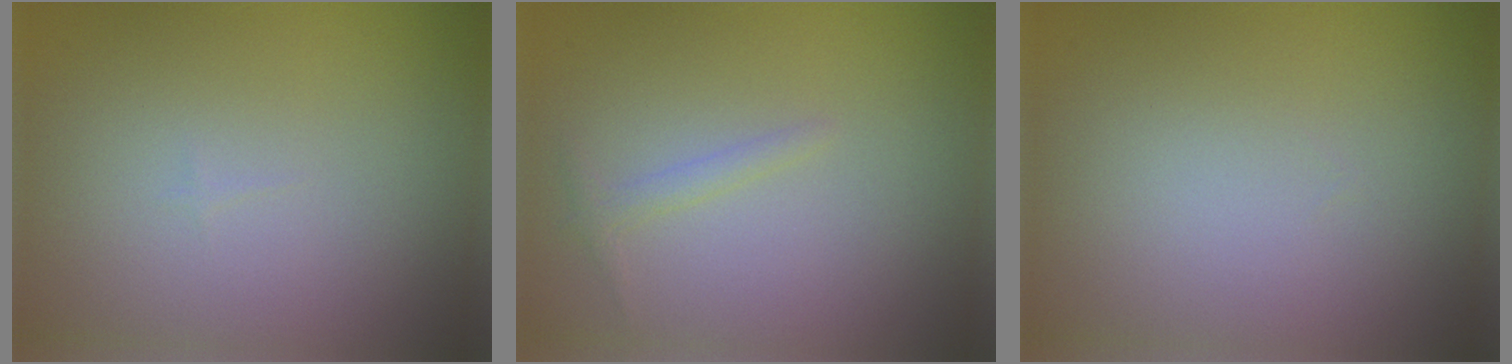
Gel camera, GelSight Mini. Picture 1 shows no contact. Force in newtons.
{"total": 0.9, "press": 0.9, "slide": 0.1}
{"total": 0.0}